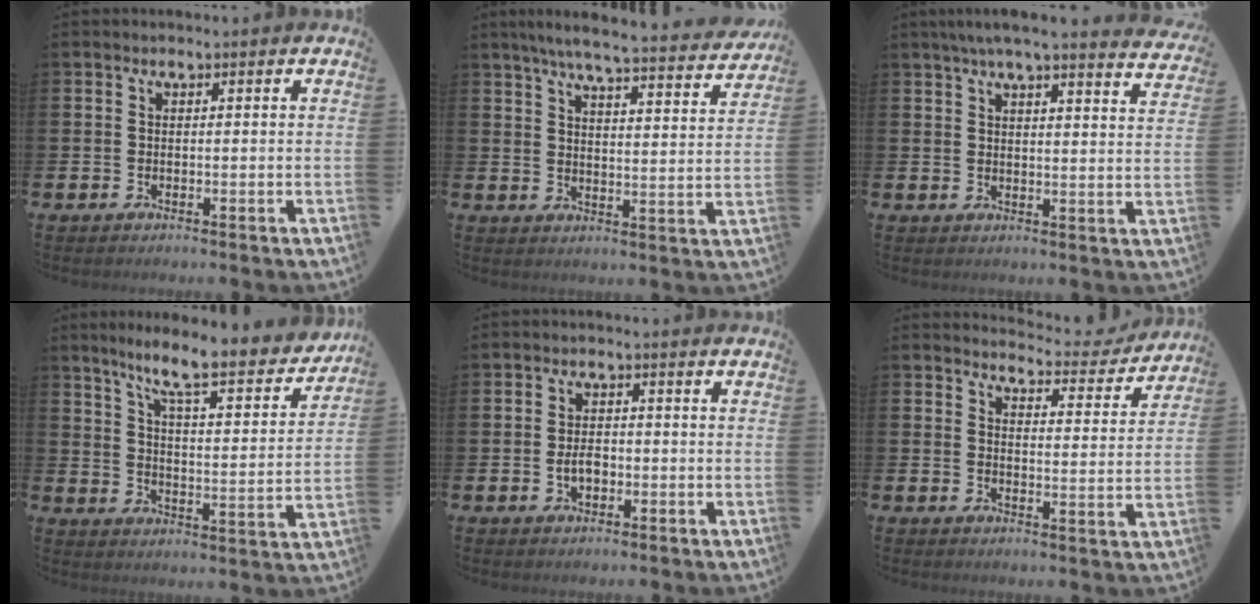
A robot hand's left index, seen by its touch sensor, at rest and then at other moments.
{"total": 6.5, "force": [5.8, 0.3, 2.8], "torque": [-0.059, -0.044, 0.096]}
{"total": 5.4, "force": [5.0, -0.1, 2.1], "torque": [-0.044, -0.023, 0.086]}
{"total": 8.8, "force": [7.6, 0.8, 4.2], "torque": [-0.099, -0.060, 0.123]}
{"total": 2.7, "force": [-0.5, 1.7, 1.9], "torque": [-0.029, 0.000, -0.013]}
{"total": 4.3, "force": [4.2, 0.8, 0.5], "torque": [-0.008, -0.038, 0.067]}